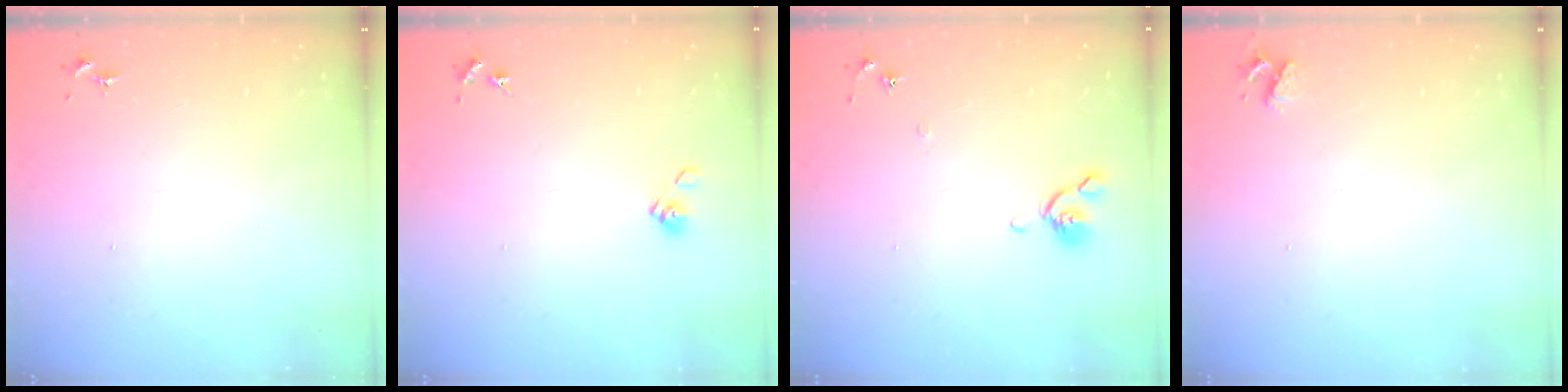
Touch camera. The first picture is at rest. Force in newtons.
{"total": 5.4, "press": 5.0, "slide": 2.2}
{"total": 5.4, "press": 5.3, "slide": 1.1}
{"total": 3.3, "press": 3.3, "slide": 0.5}